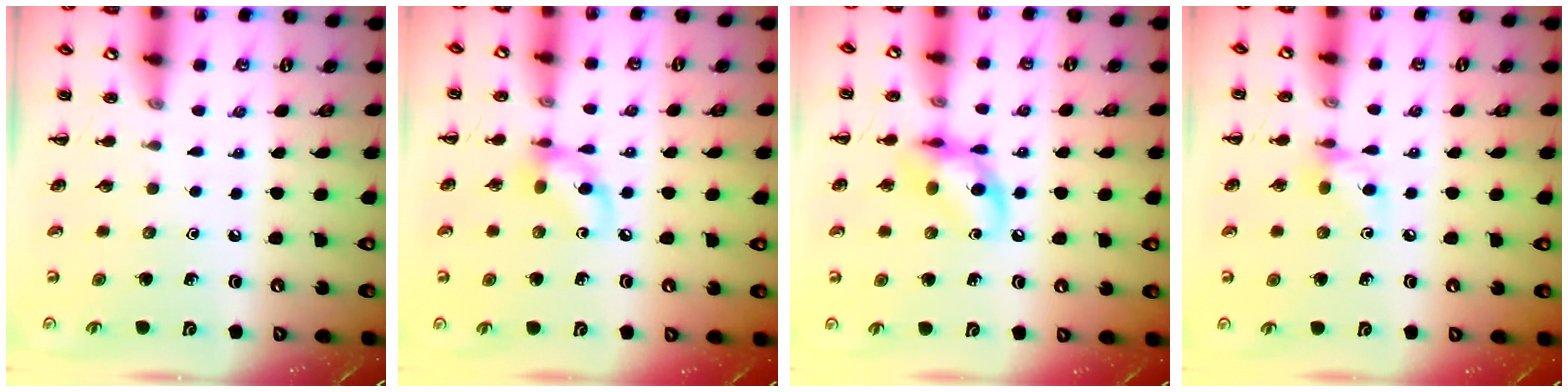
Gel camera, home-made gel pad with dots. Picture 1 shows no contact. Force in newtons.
{"total": 9.0, "press": 8.9, "slide": 1.2}
{"total": 12.1, "press": 11.9, "slide": 2.2}
{"total": 5.8, "press": 5.7, "slide": 0.6}